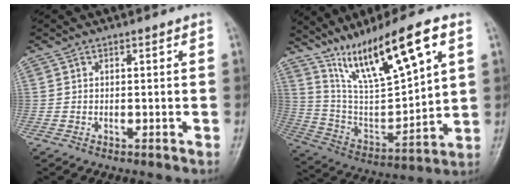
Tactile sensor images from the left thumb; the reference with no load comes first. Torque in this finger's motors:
{"motor_torque": [0.15, 0.20, 1.31, -1.46, 0.39]}